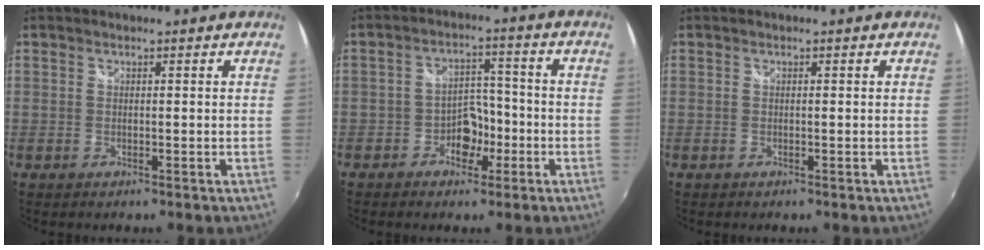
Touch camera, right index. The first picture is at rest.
{"total": 5.8, "force": [-3.0, 4.3, 2.5], "torque": [-0.042, 0.018, -0.043]}
{"total": 0.0}